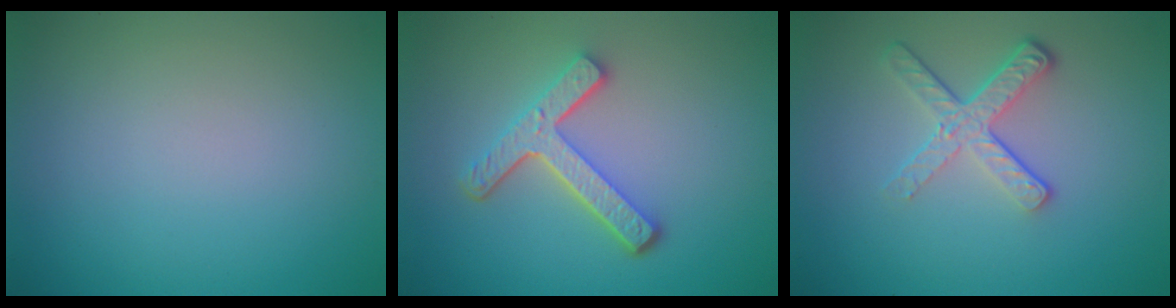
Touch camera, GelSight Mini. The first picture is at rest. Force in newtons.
{"total": 4.6, "press": 3.4, "slide": 3.0}
{"total": 3.9, "press": 2.7, "slide": 2.8}